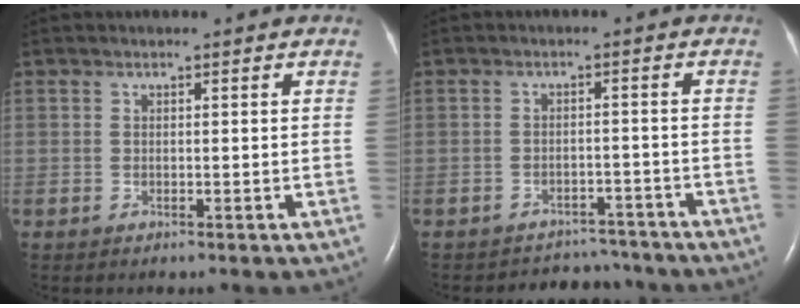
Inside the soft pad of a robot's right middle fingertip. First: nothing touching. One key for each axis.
{"total": 6.7, "fx": -6.3, "fy": 2.2, "fz": -0.8, "tx": 0.011, "ty": 0.022, "tz": -0.077}